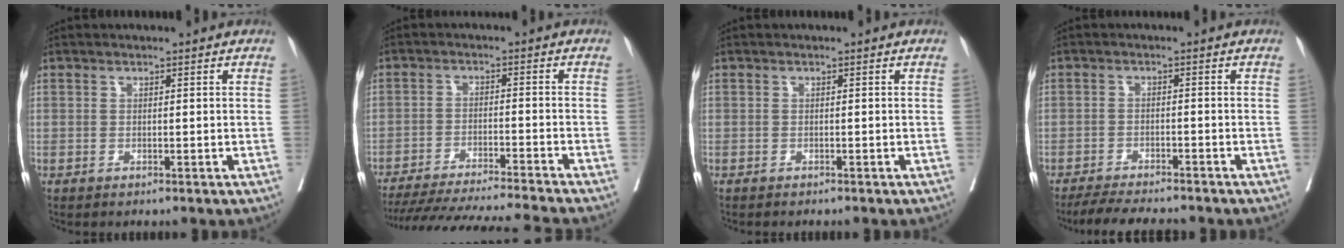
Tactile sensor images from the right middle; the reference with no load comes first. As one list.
[{"total": 18.9, "force": [-17.3, -1.5, 7.4], "torque": [-0.120, -0.043, -0.257]}, {"total": 1.5, "force": [-1.4, 0.3, 0.6], "torque": [-0.013, -0.002, -0.017]}, {"total": 7.6, "force": [-7.0, 1.0, 2.9], "torque": [-0.040, -0.014, -0.109]}]